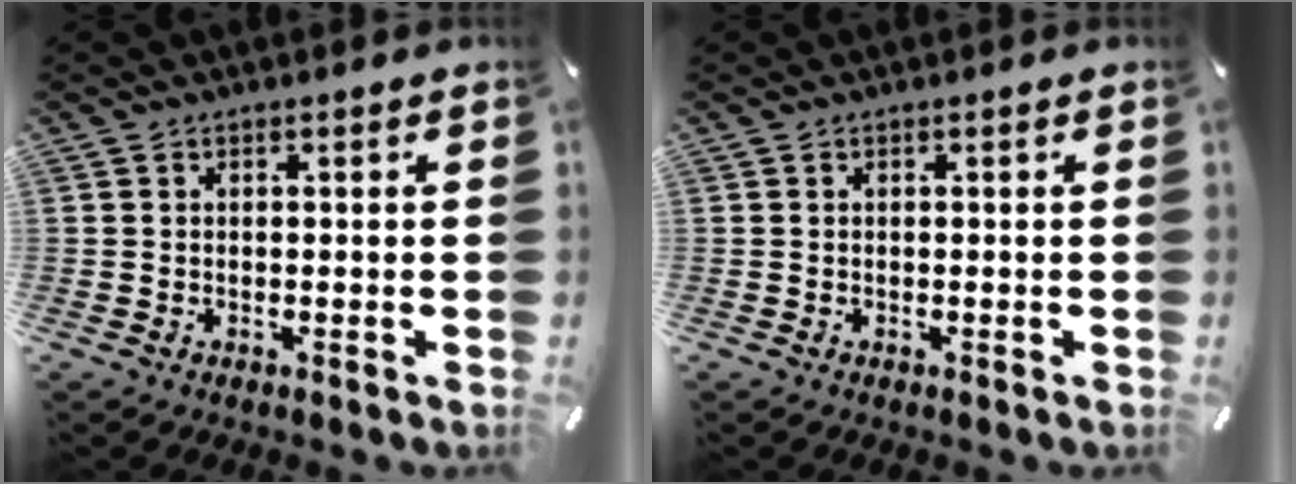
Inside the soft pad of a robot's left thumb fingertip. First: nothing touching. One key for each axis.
{"total": 0.0}